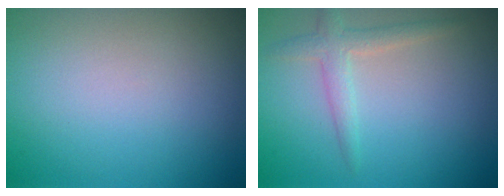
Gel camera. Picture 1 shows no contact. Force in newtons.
{"total": 2.1, "press": 2.1, "slide": 0.1}